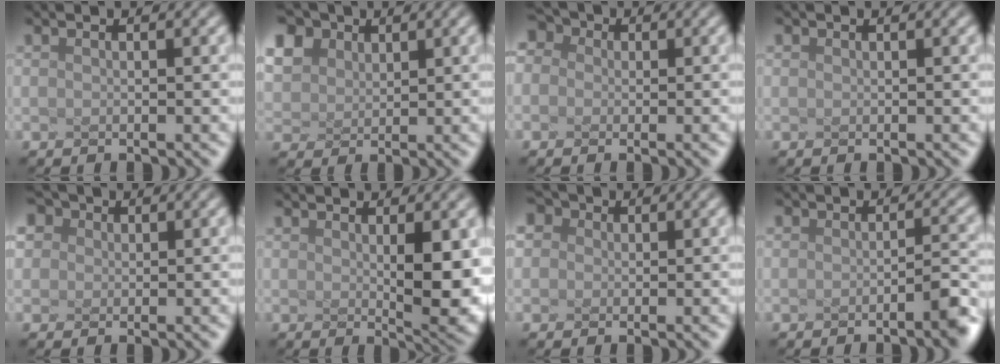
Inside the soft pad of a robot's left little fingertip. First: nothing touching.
{"total": 5.1, "force": [3.2, 3.5, 1.9], "torque": [-0.117, 0.018, 0.090]}
{"total": 2.4, "force": [0.3, 2.2, 1.0], "torque": [-0.031, 0.016, 0.007]}
{"total": 0.6, "force": [0.0, -0.4, -0.5], "torque": [-0.003, -0.007, 0.011]}
{"total": 2.6, "force": [1.4, 2.1, 0.8], "torque": [-0.053, 0.011, 0.049]}
{"total": 3.9, "force": [-0.2, 0.2, 3.9], "torque": [-0.079, -0.013, 0.037]}
{"total": 2.6, "force": [1.0, 2.2, 1.0], "torque": [-0.043, 0.019, 0.023]}
{"total": 2.3, "force": [-1.9, -0.6, 1.2], "torque": [-0.039, -0.004, -0.001]}